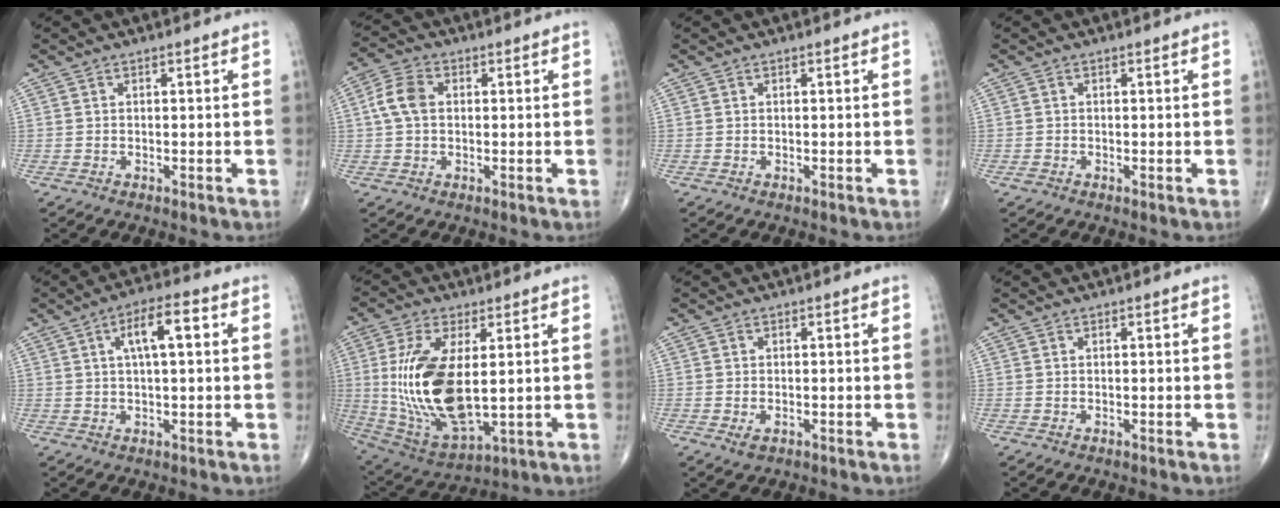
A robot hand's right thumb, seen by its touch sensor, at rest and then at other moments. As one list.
[{"total": 6.0, "force": [0.7, 4.1, 4.3], "torque": [-0.090, 0.015, 0.007]}, {"total": 0.0}, {"total": 0.7, "force": [-0.3, 0.4, 0.5], "torque": [-0.008, -0.002, -0.009]}, {"total": 7.5, "force": [1.9, 2.4, 6.9], "torque": [-0.112, 0.014, 0.028]}, {"total": 18.8, "force": [1.3, 8.6, 16.7], "torque": [-0.338, -0.020, 0.042]}, {"total": 2.0, "force": [-0.7, 1.2, 1.4], "torque": [-0.024, -0.001, -0.009]}, {"total": 0.0}]